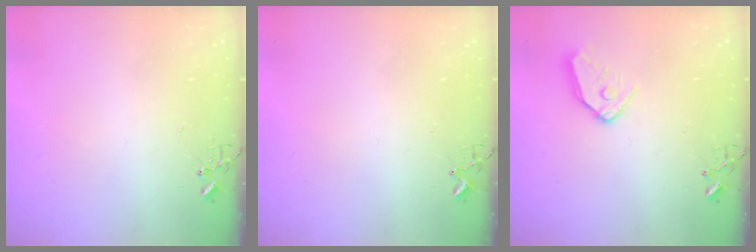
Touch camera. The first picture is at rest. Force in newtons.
{"total": 3.0, "press": 2.9, "slide": 0.4}
{"total": 10.7, "press": 10.6, "slide": 1.1}